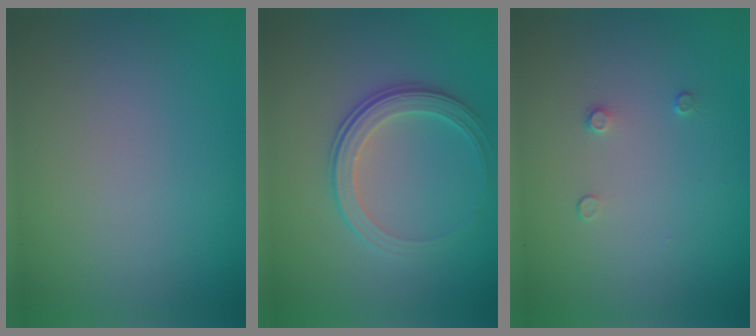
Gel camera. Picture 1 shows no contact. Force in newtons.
{"total": 3.3, "press": 2.8, "slide": 1.8}
{"total": 0.8, "press": 0.4, "slide": 0.6}